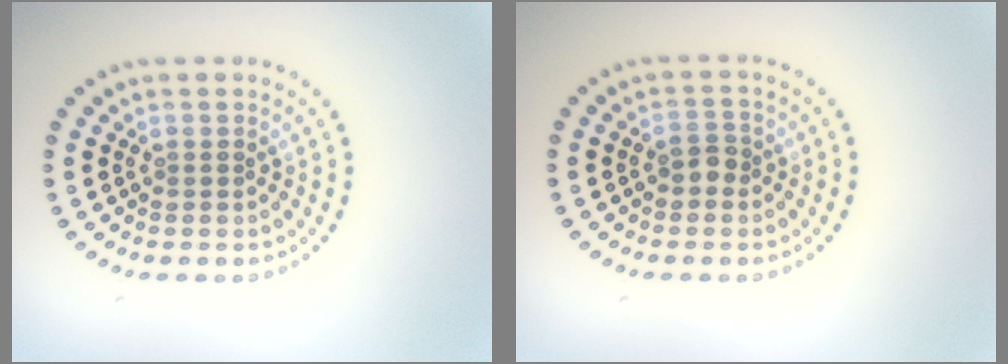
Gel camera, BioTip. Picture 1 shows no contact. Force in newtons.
{"total": 1.5, "press": 1.4, "slide": 0.5}